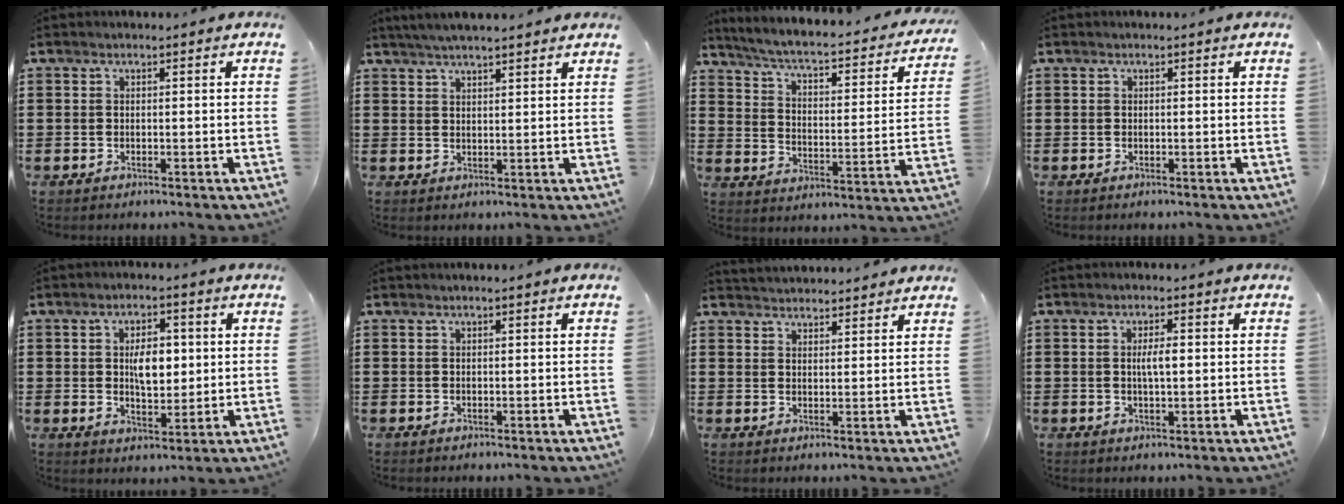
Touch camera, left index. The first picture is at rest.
{"total": 3.2, "force": [3.0, 0.3, 1.0], "torque": [-0.028, 0.000, 0.056]}
{"total": 4.2, "force": [3.4, 0.2, 2.5], "torque": [-0.068, -0.033, 0.046]}
{"total": 0.0}
{"total": 5.8, "force": [0.8, 3.1, 4.8], "torque": [-0.085, 0.006, 0.006]}
{"total": 0.0}
{"total": 2.7, "force": [2.7, 0.0, -0.3], "torque": [-0.002, -0.008, 0.052]}
{"total": 3.2, "force": [0.3, 1.0, 3.0], "torque": [-0.060, 0.002, 0.002]}